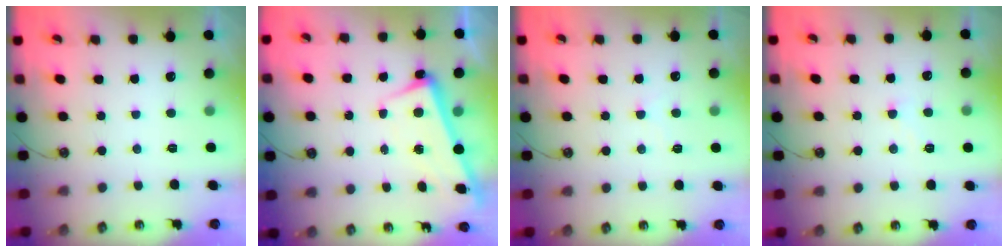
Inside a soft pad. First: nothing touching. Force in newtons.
{"total": 2.4, "press": 2.3, "slide": 0.8}
{"total": 1.3, "press": 1.2, "slide": 0.3}
{"total": 1.6, "press": 1.5, "slide": 0.5}